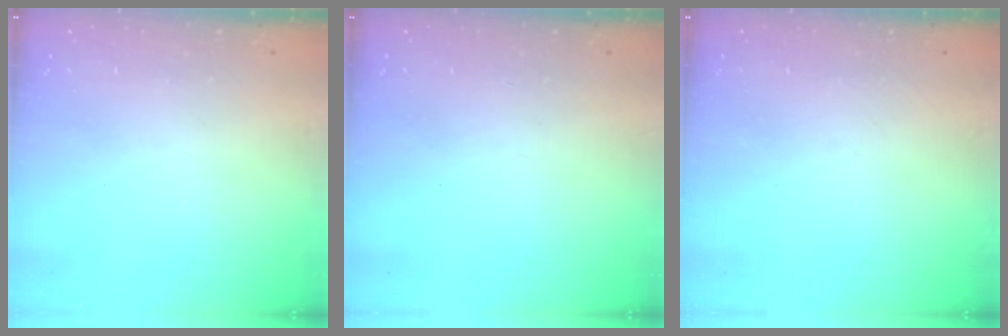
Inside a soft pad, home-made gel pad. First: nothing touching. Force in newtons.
{"total": 0.0}
{"total": 0.0}